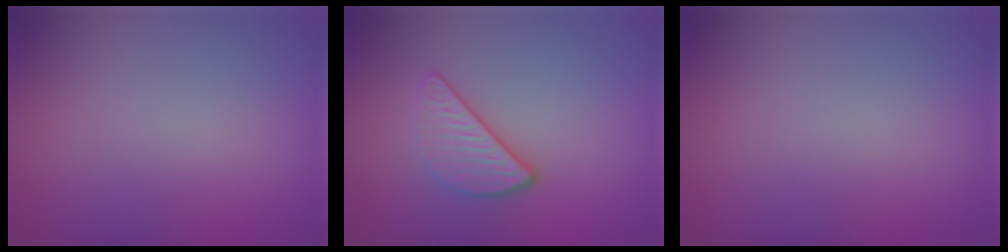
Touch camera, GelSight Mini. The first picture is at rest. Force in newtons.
{"total": 3.1, "press": 2.5, "slide": 1.8}
{"total": 0.0}